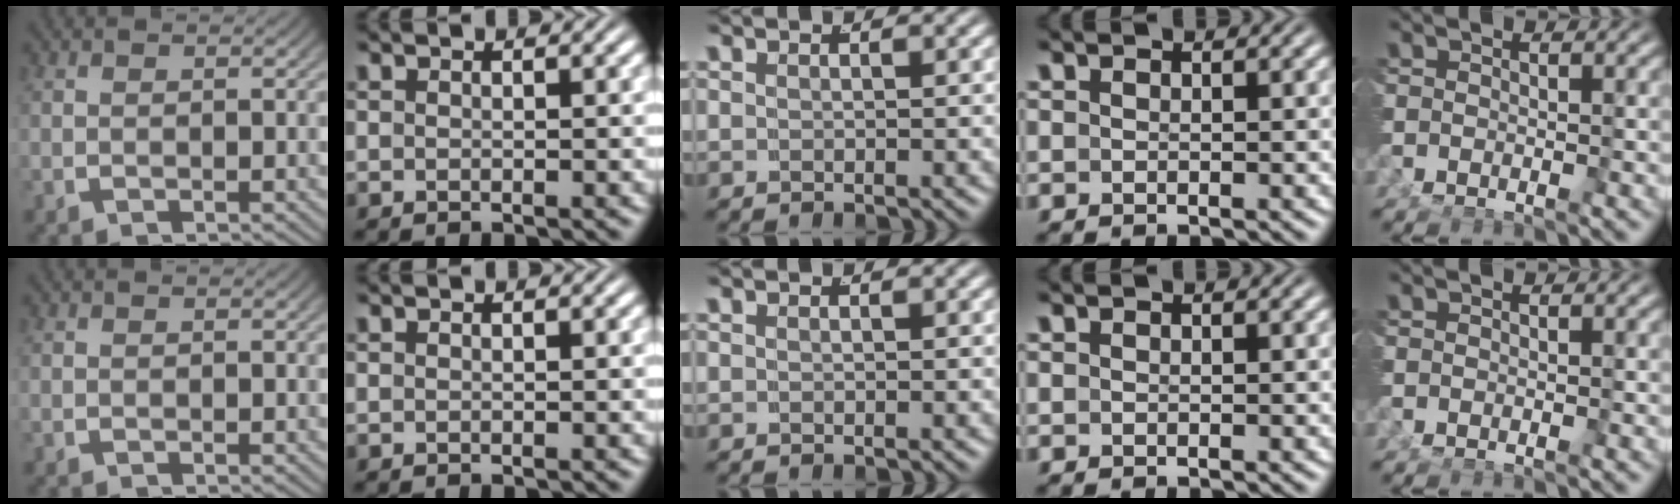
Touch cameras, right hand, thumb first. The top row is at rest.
{}